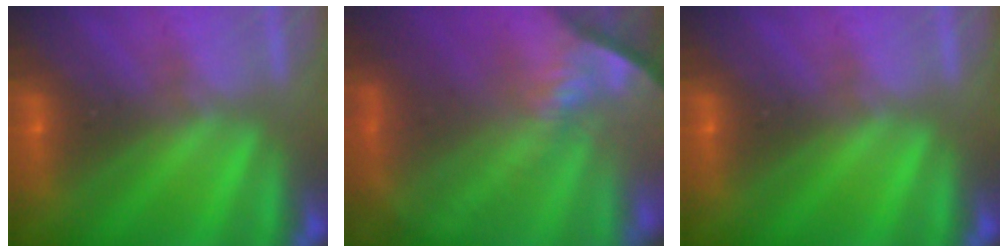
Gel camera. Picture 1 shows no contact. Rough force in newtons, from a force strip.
{"total": 7.8}
{"total": 0.0}